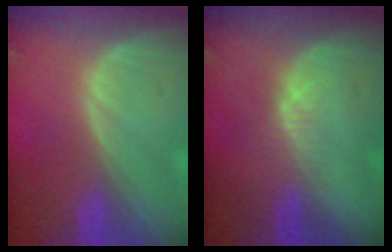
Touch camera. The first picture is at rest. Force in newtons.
{"total": 1.7, "press": 1.5, "slide": 0.8}